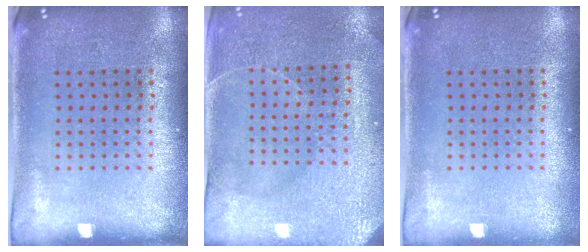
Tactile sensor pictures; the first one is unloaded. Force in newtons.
{"total": 3.0, "press": 2.9, "slide": 0.3}
{"total": 0.0}